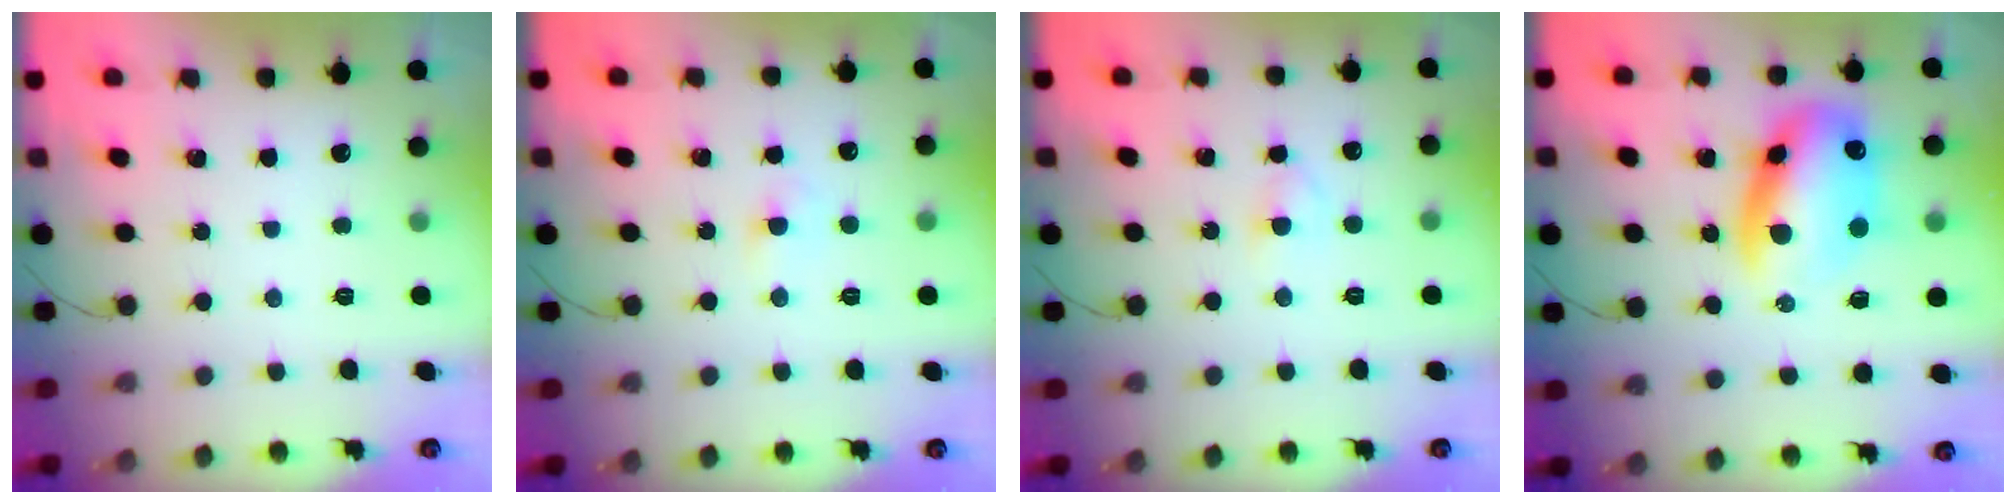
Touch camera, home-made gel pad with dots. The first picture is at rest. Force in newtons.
{"total": 2.4, "press": 2.2, "slide": 0.9}
{"total": 2.8, "press": 2.5, "slide": 1.3}
{"total": 14.9, "press": 14.5, "slide": 3.7}